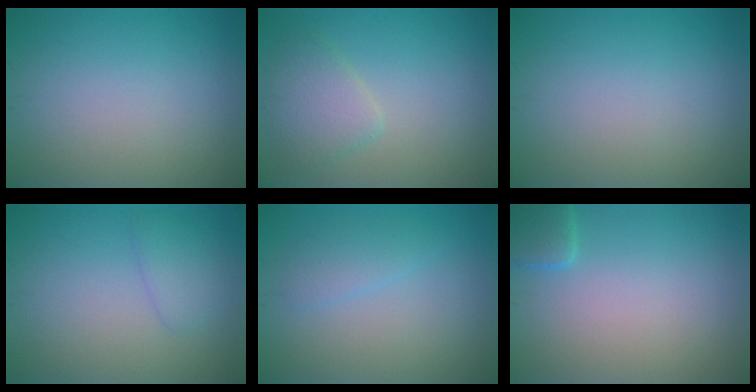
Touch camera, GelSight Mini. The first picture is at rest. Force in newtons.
{"total": 3.0, "press": 3.0, "slide": 0.2}
{"total": 0.0}
{"total": 1.8, "press": 1.8, "slide": 0.0}
{"total": 1.6, "press": 1.6, "slide": 0.0}
{"total": 2.0, "press": 2.0, "slide": 0.3}